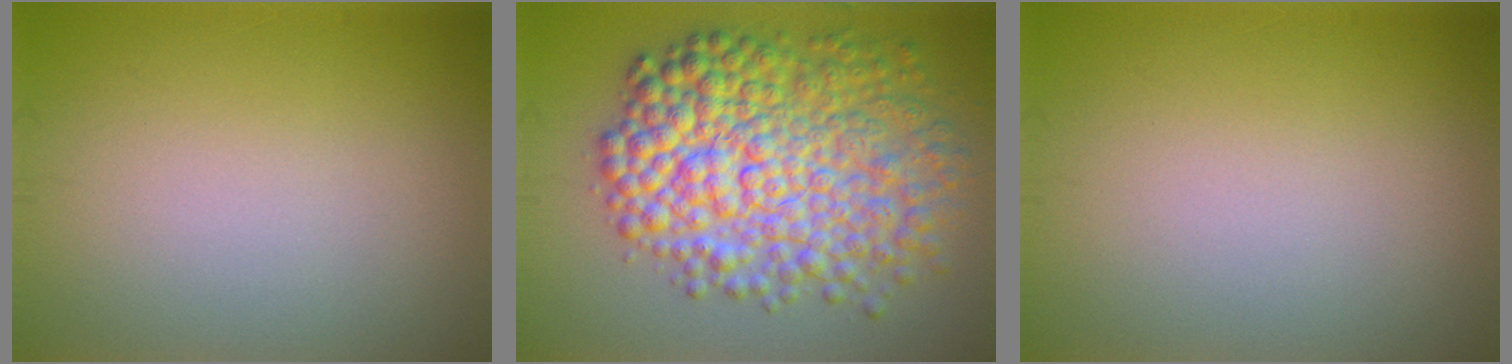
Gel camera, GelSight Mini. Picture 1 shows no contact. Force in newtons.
{"total": 10.6, "press": 10.6, "slide": 0.2}
{"total": 0.0}